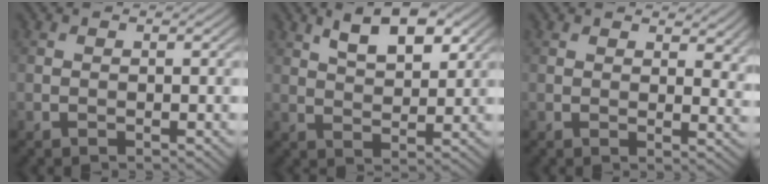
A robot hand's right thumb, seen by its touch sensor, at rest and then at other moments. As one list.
[{"total": 6.8, "force": [3.8, 2.8, 4.9], "torque": [-0.088, 0.005, 0.070]}, {"total": 5.0, "force": [3.1, 2.3, 3.2], "torque": [-0.044, -0.003, 0.055]}]